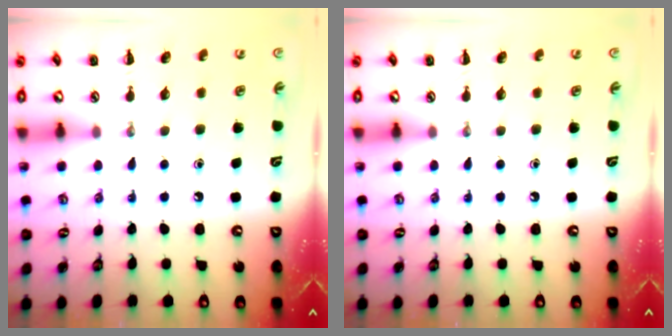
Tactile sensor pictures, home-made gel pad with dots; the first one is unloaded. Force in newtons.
{"total": 0.0}